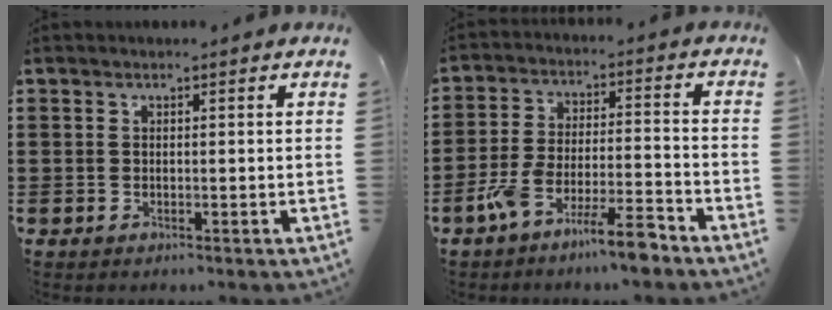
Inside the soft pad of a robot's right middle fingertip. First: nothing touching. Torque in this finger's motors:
{"motor_torque": [1.55, -0.59, 0.61, 0.21]}